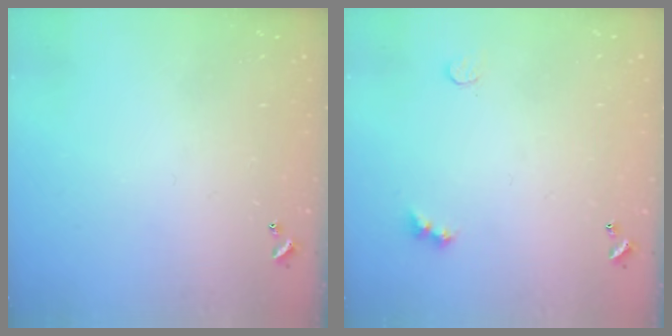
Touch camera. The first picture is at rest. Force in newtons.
{"total": 6.5, "press": 6.4, "slide": 1.0}